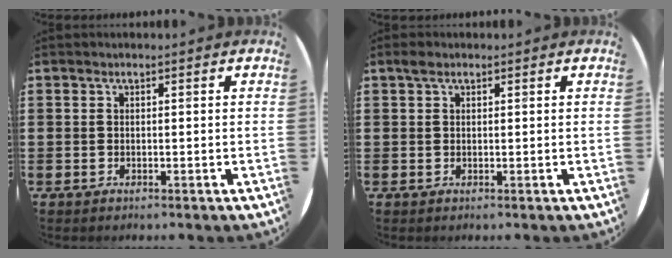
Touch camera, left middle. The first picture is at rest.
{"total": 1.0, "force": [0.7, 0.5, 0.4], "torque": [-0.001, 0.003, 0.010]}